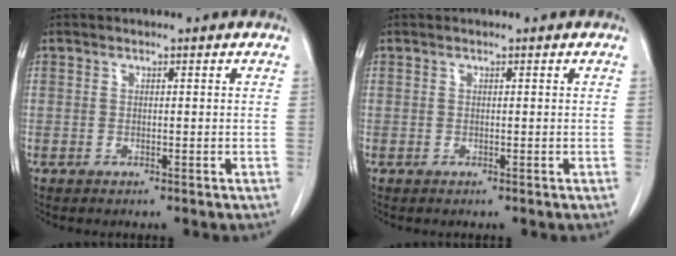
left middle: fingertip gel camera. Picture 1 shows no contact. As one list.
[{"total": 0.0}]